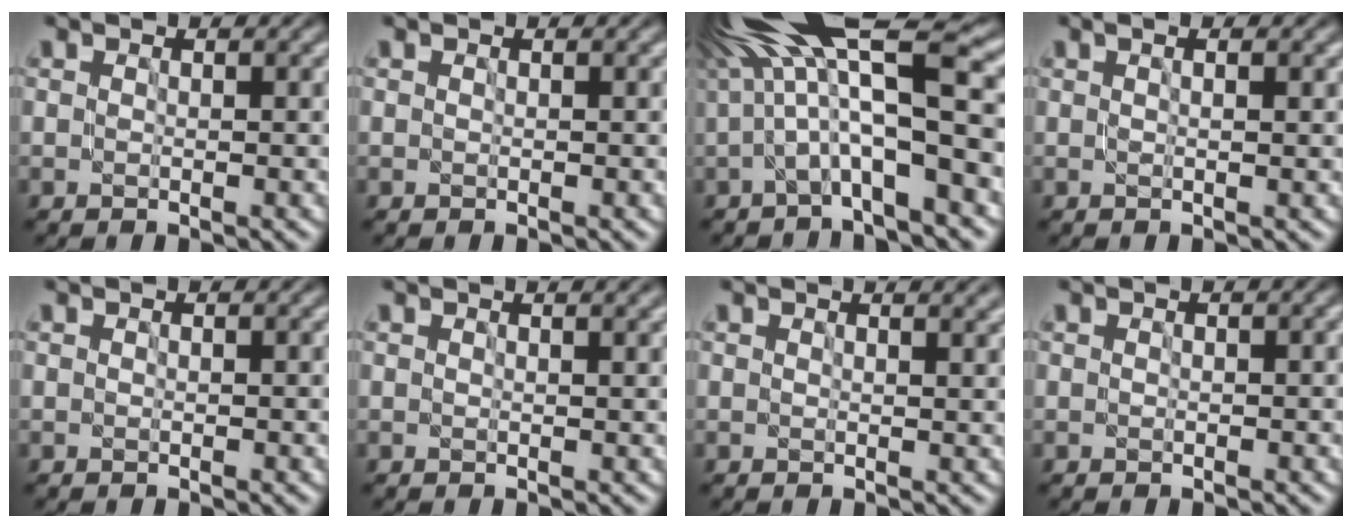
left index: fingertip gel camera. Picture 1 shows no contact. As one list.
[{"total": 0.0}, {"total": 12.2, "force": [2.3, 3.2, 11.5], "torque": [-0.199, 0.024, 0.039]}, {"total": 2.2, "force": [1.0, 0.8, 1.8], "torque": [-0.013, -0.001, -0.006]}, {"total": 0.0}, {"total": 1.5, "force": [1.1, 0.4, 0.9], "torque": [-0.010, 0.000, 0.010]}, {"total": 2.2, "force": [1.7, 0.7, 1.1], "torque": [-0.005, 0.000, 0.017]}, {"total": 0.8, "force": [0.1, 0.2, 0.7], "torque": [-0.014, 0.004, 0.002]}]